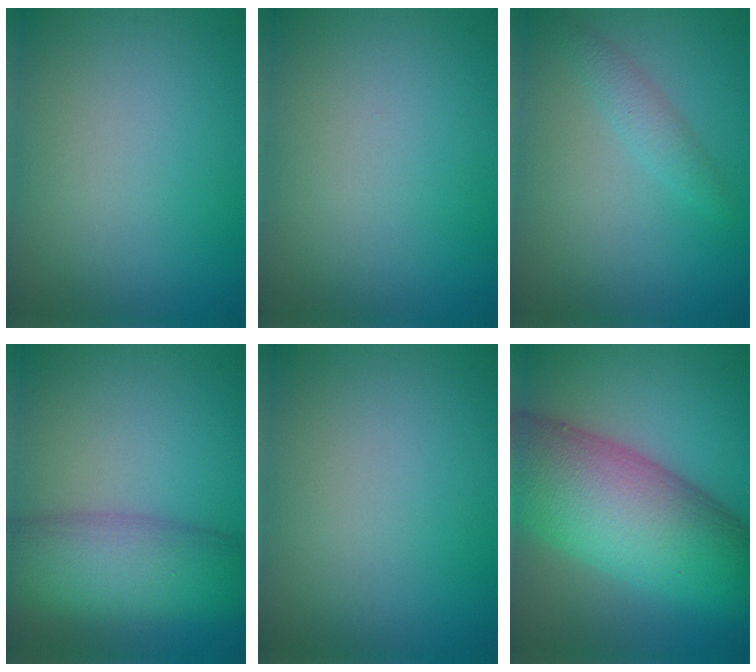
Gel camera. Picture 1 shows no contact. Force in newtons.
{"total": 0.0}
{"total": 1.5, "press": 1.5, "slide": 0.0}
{"total": 7.4, "press": 7.4, "slide": 0.2}
{"total": 0.0}
{"total": 13.7, "press": 13.7, "slide": 0.3}